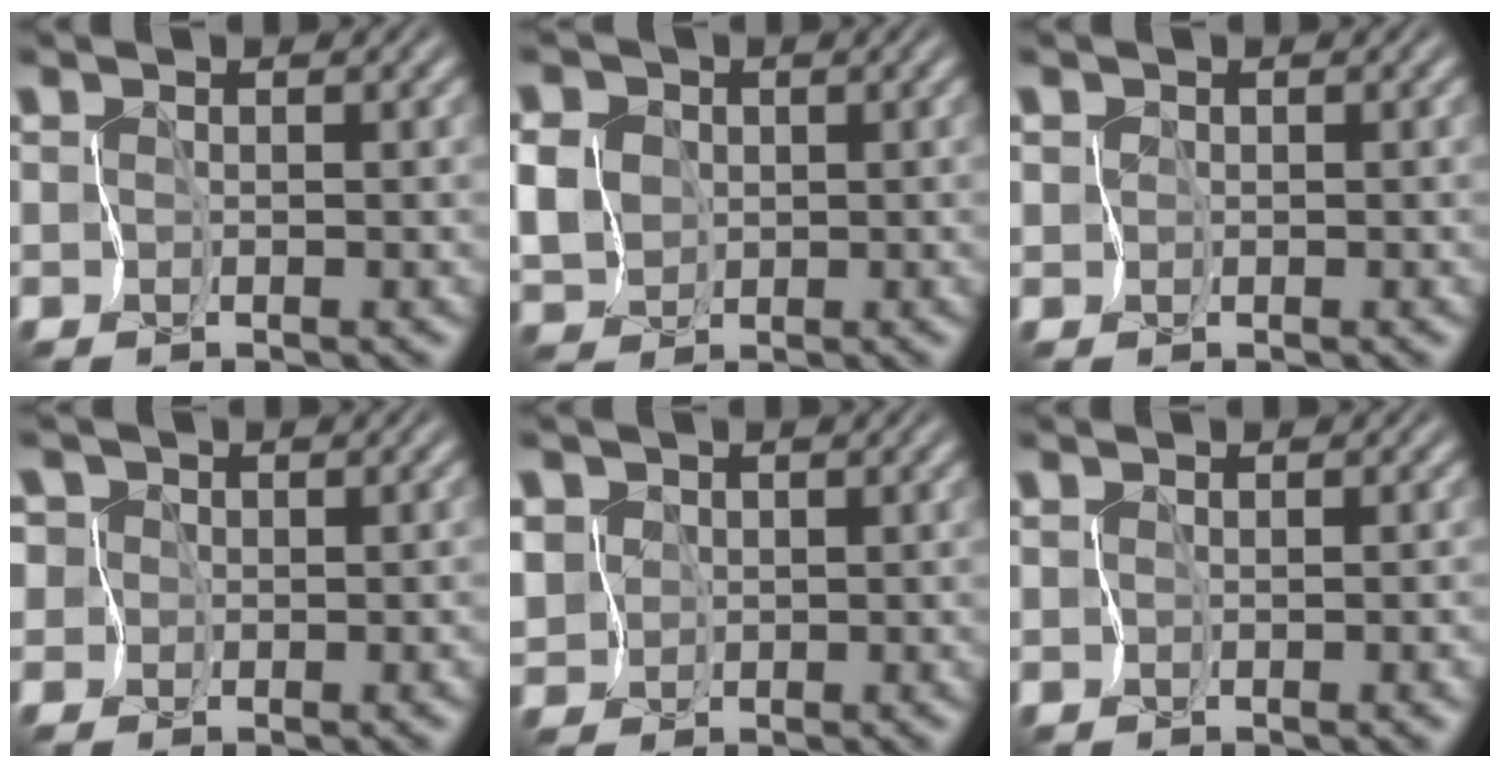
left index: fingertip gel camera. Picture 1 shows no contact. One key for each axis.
{"total": 6.8, "fx": 0.6, "fy": 6.0, "fz": 3.1, "tx": -0.079, "ty": 0.020, "tz": -0.011}
{"total": 2.2, "fx": 1.0, "fy": 1.8, "fz": 0.7, "tx": -0.006, "ty": 0.017, "tz": -0.003}
{"total": 7.8, "fx": 2.9, "fy": 6.1, "fz": 4.0, "tx": -0.061, "ty": 0.039, "tz": -0.006}
{"total": 5.7, "fx": 1.4, "fy": 5.1, "fz": 2.1, "tx": -0.060, "ty": 0.018, "tz": 0.003}
{"total": 1.7, "fx": -0.3, "fy": 1.1, "fz": 1.2, "tx": -0.001, "ty": 0.001, "tz": 0.000}